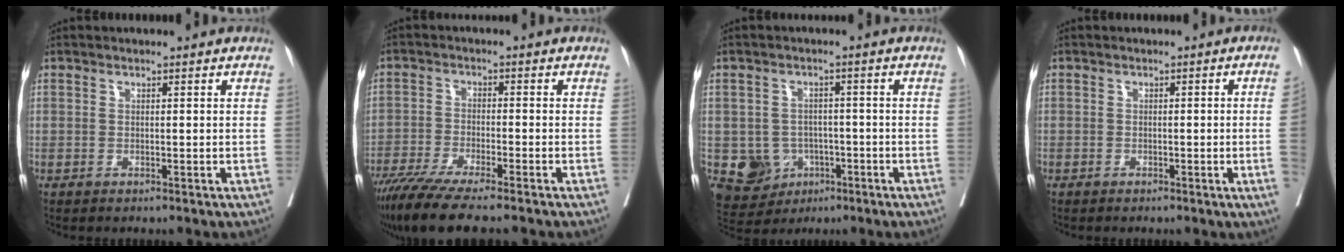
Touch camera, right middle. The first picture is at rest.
{"total": 10.3, "force": [-8.4, 0.3, 6.0], "torque": [-0.094, -0.027, -0.141]}
{"total": 6.4, "force": [-2.1, 5.9, 1.7], "torque": [-0.030, 0.005, -0.023]}
{"total": 2.9, "force": [-0.5, -0.9, 2.7], "torque": [-0.038, -0.003, -0.007]}